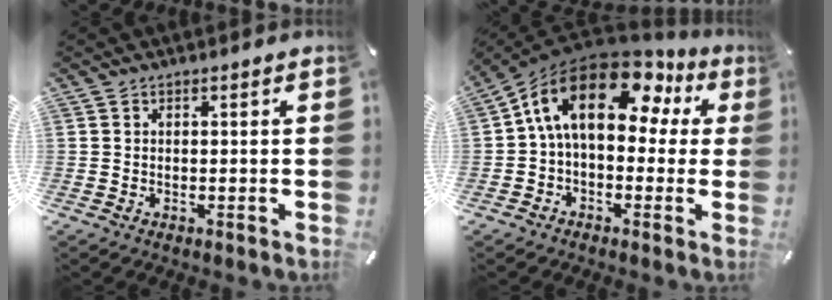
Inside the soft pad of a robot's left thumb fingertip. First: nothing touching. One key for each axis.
{"total": 18.1, "fx": 6.2, "fy": 10.3, "fz": 13.5, "tx": -0.238, "ty": -0.021, "tz": 0.102}